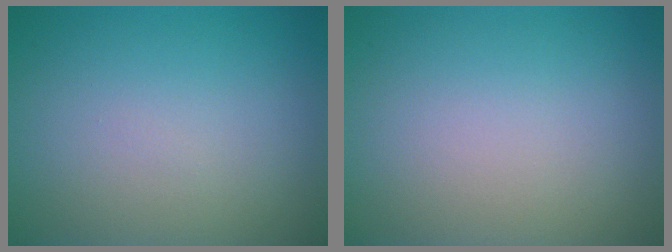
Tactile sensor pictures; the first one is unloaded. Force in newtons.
{"total": 0.0}